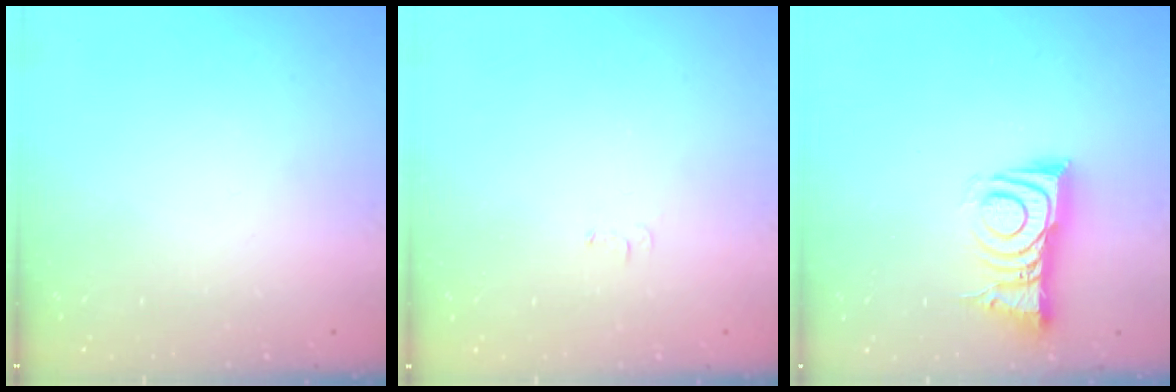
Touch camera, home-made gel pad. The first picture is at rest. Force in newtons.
{"total": 3.0, "press": 3.0, "slide": 0.5}
{"total": 8.3, "press": 8.3, "slide": 0.7}